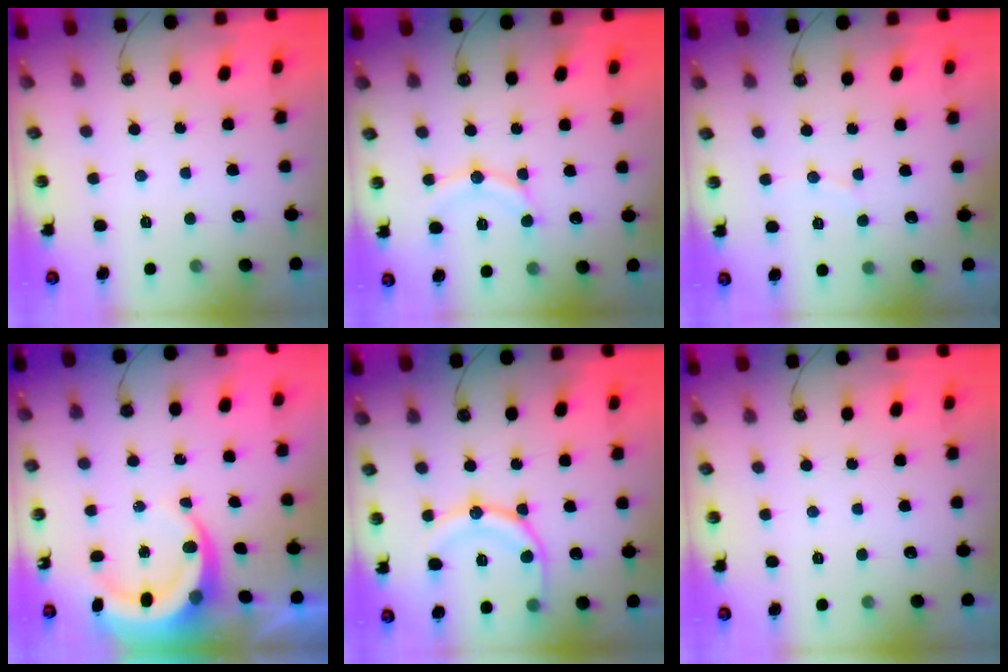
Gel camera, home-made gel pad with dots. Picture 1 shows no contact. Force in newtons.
{"total": 11.1, "press": 11.1, "slide": 1.1}
{"total": 4.5, "press": 4.5, "slide": 0.4}
{"total": 8.1, "press": 8.0, "slide": 1.2}
{"total": 15.1, "press": 15.1, "slide": 1.5}
{"total": 0.0}